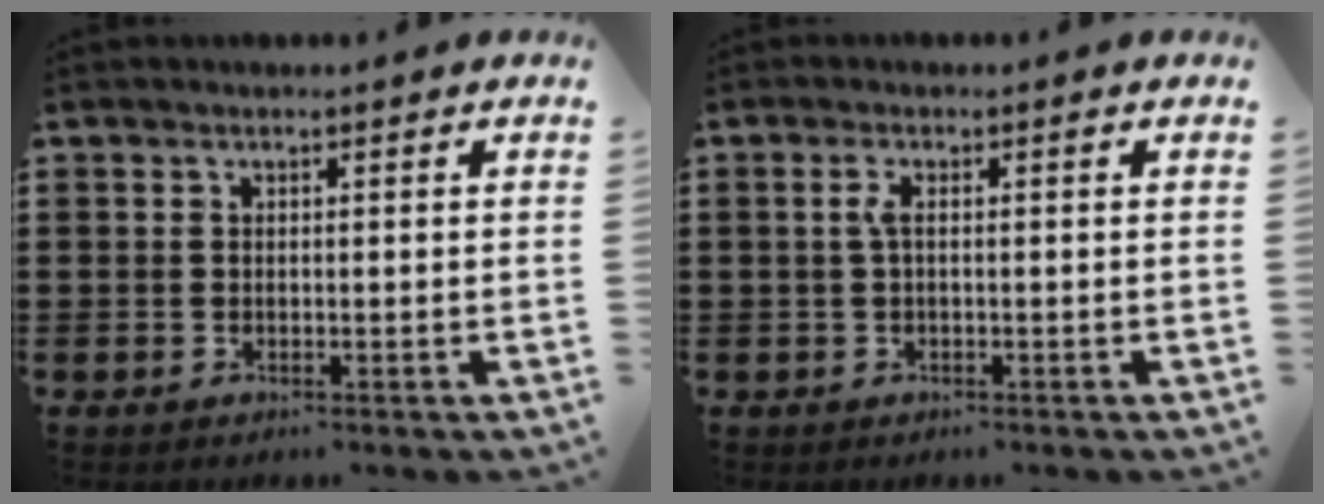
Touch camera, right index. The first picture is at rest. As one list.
[{"total": 2.0, "force": [-0.1, 0.3, 2.0], "torque": [-0.038, 0.001, -0.003]}]